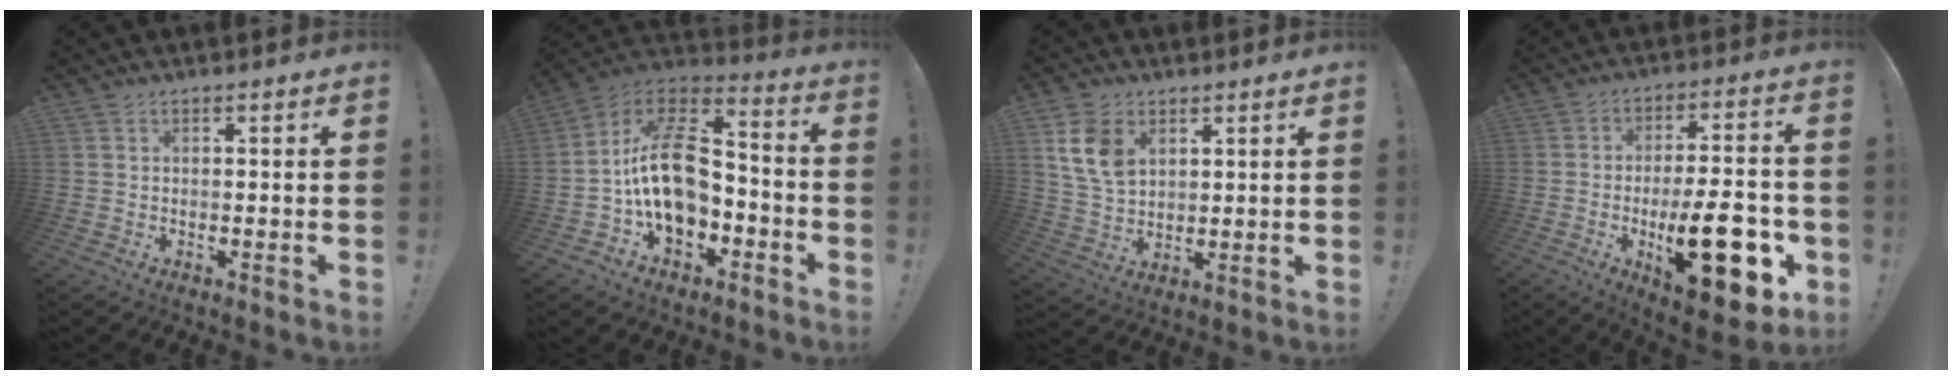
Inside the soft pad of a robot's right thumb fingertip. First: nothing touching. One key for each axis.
{"total": 19.3, "fx": -1.7, "fy": 13.0, "fz": 14.1, "tx": -0.245, "ty": 0.024, "tz": -0.020}
{"total": 11.3, "fx": 4.8, "fy": 7.9, "fz": 6.5, "tx": -0.113, "ty": -0.008, "tz": 0.095}
{"total": 22.3, "fx": -6.6, "fy": 8.8, "fz": 19.5, "tx": -0.280, "ty": 0.032, "tz": -0.089}